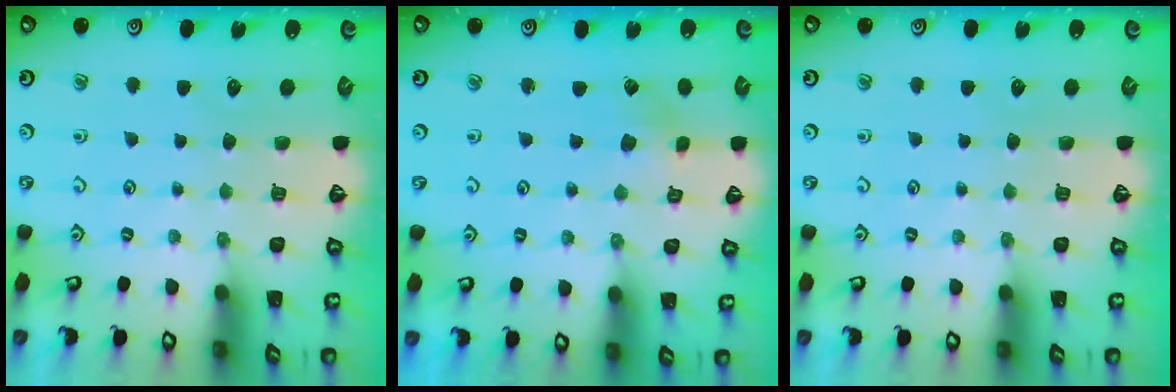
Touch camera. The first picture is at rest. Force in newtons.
{"total": 2.6, "press": 2.6, "slide": 0.4}
{"total": 0.0}